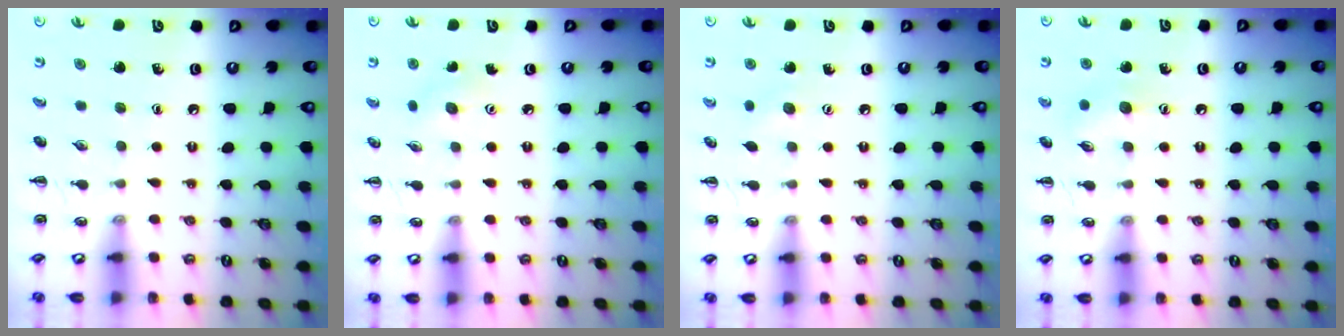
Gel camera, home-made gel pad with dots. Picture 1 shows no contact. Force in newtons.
{"total": 3.5, "press": 3.4, "slide": 0.9}
{"total": 4.7, "press": 4.6, "slide": 1.0}
{"total": 7.5, "press": 7.4, "slide": 1.3}